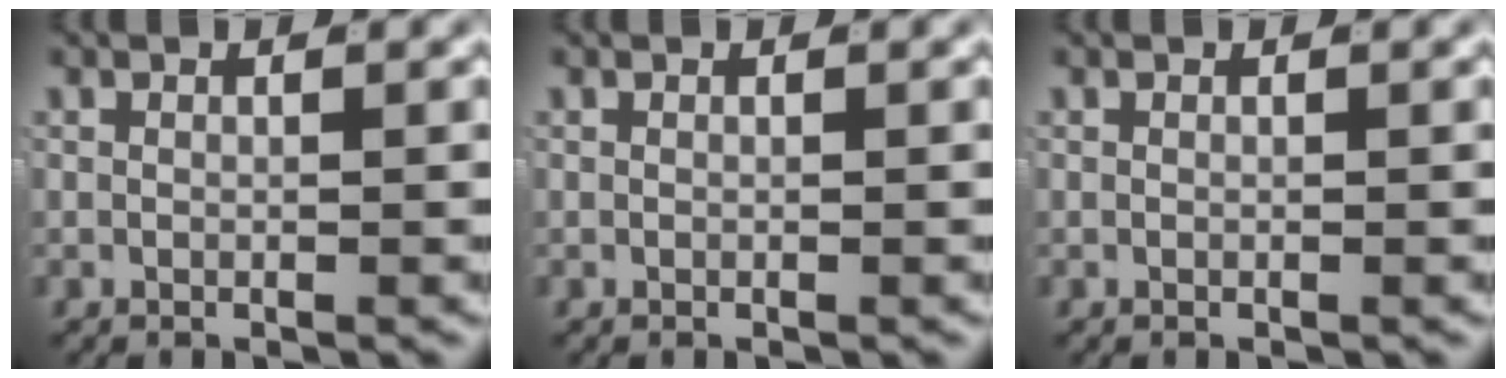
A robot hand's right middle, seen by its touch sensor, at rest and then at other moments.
{"total": 0.0}
{"total": 0.0}